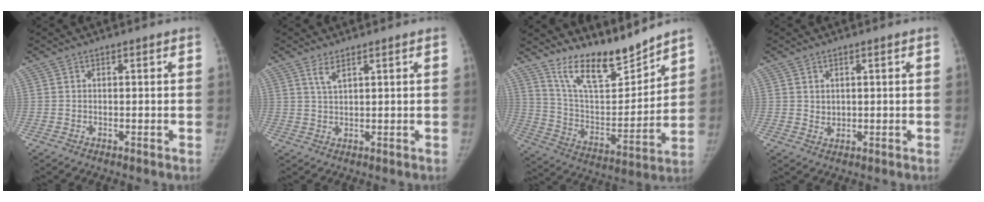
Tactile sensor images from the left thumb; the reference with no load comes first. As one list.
[{"total": 2.6, "force": [1.7, 0.6, 1.8], "torque": [-0.040, -0.009, 0.039]}, {"total": 15.6, "force": [13.7, 3.5, 6.5], "torque": [-0.079, -0.094, 0.254]}, {"total": 1.7, "force": [0.7, 1.3, 0.7], "torque": [-0.006, -0.007, 0.018]}]